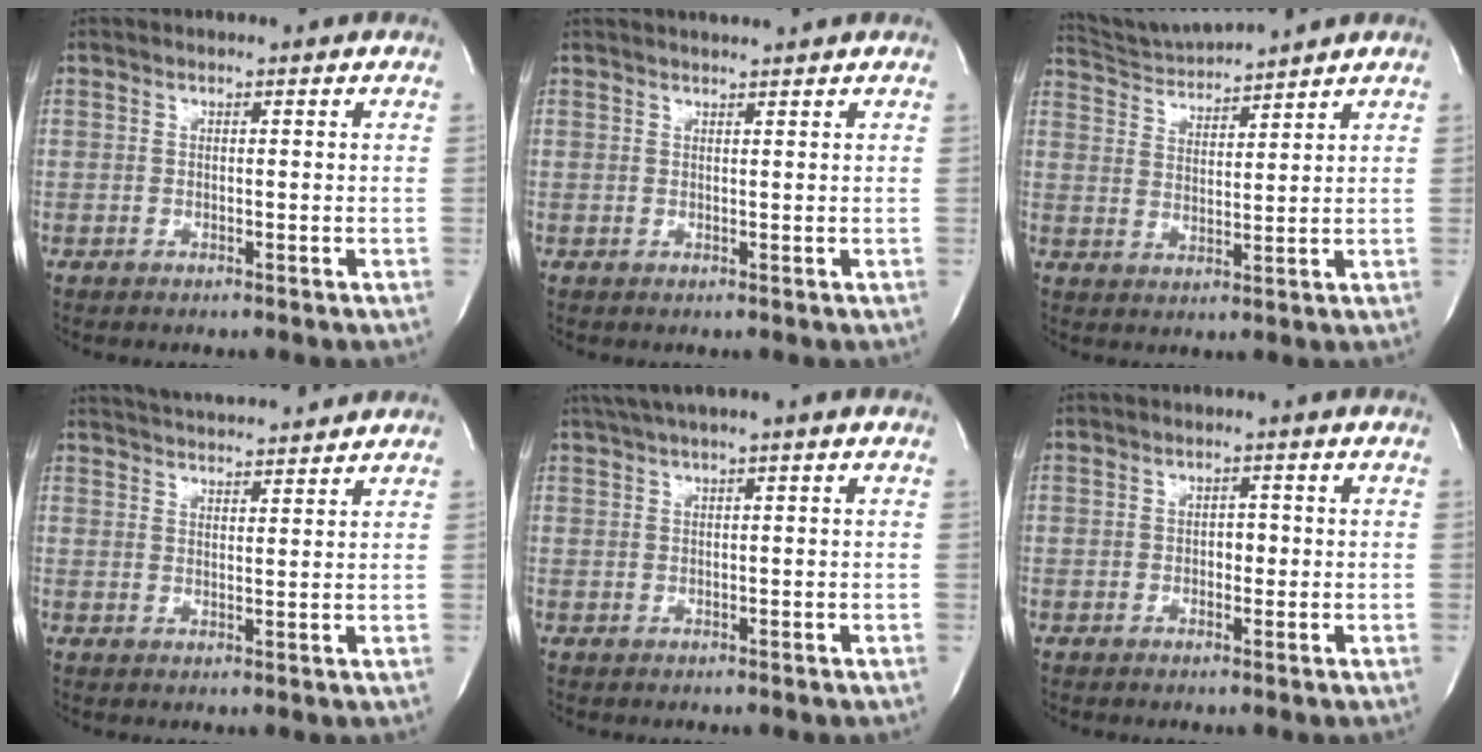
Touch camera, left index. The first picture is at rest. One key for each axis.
{"total": 3.1, "fx": 2.9, "fy": -0.6, "fz": 1.0, "tx": -0.009, "ty": 0.007, "tz": 0.038}
{"total": 6.5, "fx": 6.4, "fy": -1.2, "fz": 0.5, "tx": -0.019, "ty": 0.001, "tz": 0.127}
{"total": 11.7, "fx": 11.0, "fy": 1.0, "fz": 4.0, "tx": -0.072, "ty": 0.011, "tz": 0.157}
{"total": 3.8, "fx": 2.3, "fy": -0.2, "fz": 3.1, "tx": -0.062, "ty": 0.017, "tz": 0.041}
{"total": 1.7, "fx": -0.5, "fy": 1.0, "fz": 1.2, "tx": -0.013, "ty": -0.005, "tz": -0.011}